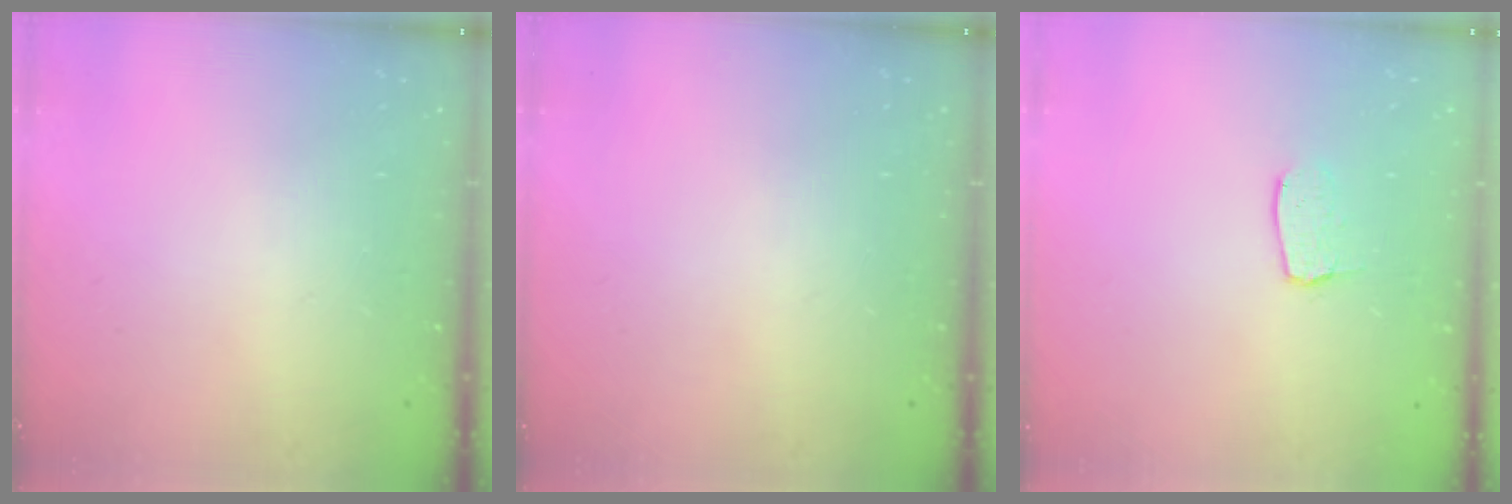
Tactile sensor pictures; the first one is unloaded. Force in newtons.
{"total": 0.0}
{"total": 4.5, "press": 4.4, "slide": 0.3}